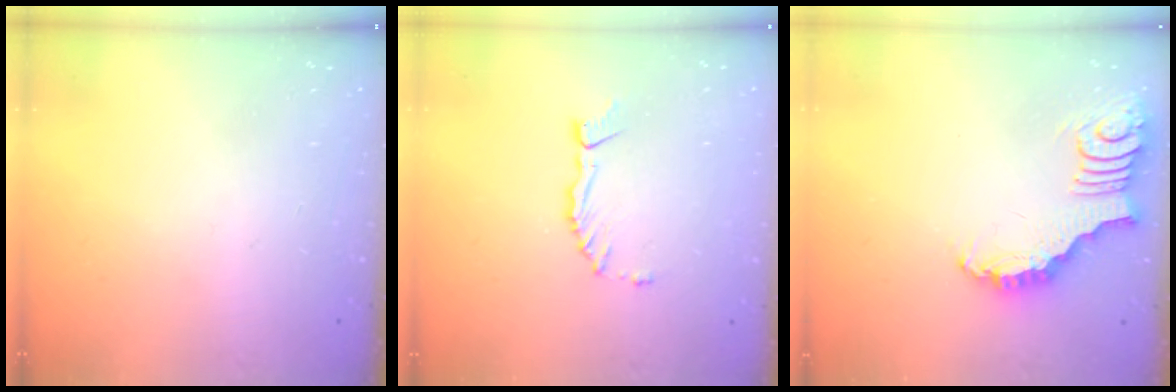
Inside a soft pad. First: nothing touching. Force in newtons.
{"total": 3.3, "press": 3.3, "slide": 0.3}
{"total": 3.4, "press": 3.4, "slide": 0.5}